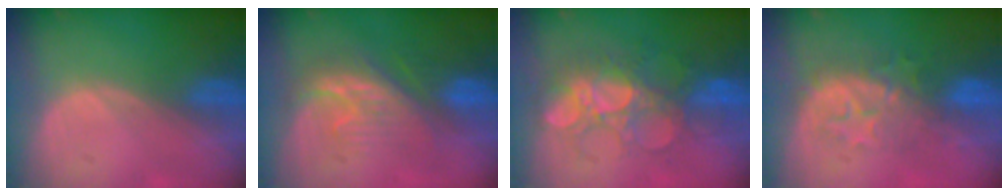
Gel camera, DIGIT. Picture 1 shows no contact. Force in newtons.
{"total": 7.8, "press": 7.6, "slide": 1.4}
{"total": 9.2, "press": 8.8, "slide": 2.5}
{"total": 7.8, "press": 7.6, "slide": 1.7}